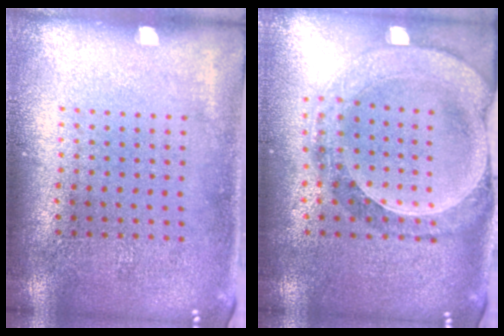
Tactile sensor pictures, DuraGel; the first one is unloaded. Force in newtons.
{"total": 1.5, "press": 1.4, "slide": 0.4}